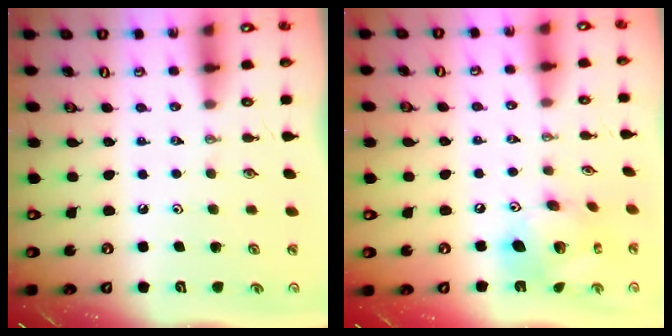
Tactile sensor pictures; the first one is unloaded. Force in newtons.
{"total": 15.2, "press": 15.1, "slide": 1.5}